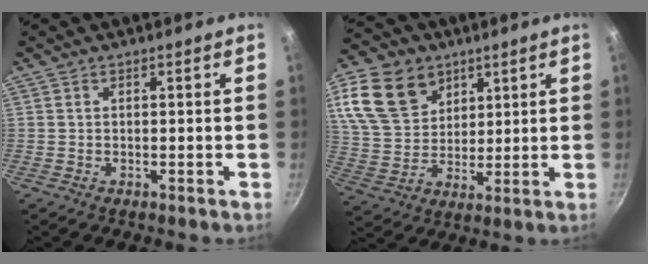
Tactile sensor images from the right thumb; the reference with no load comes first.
{"total": 17.2, "force": [7.8, 12.8, 8.5], "torque": [-0.141, -0.022, 0.151]}